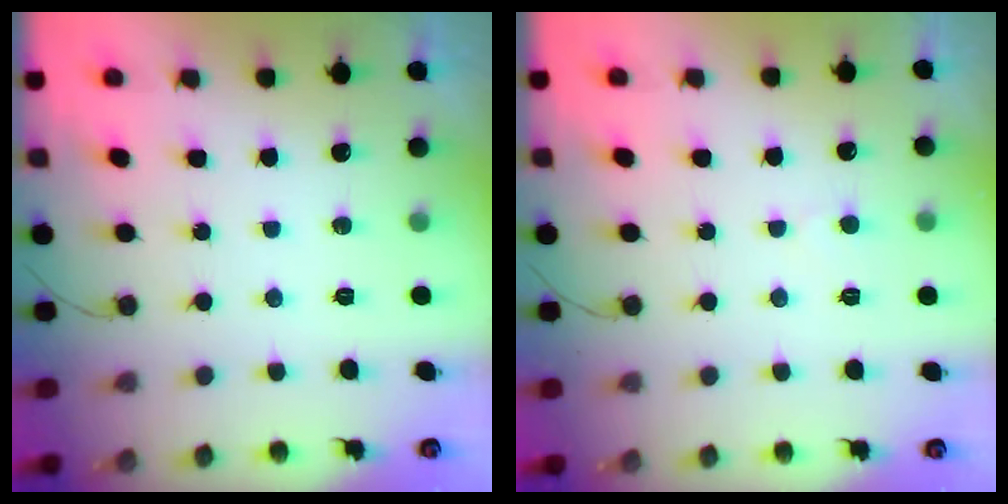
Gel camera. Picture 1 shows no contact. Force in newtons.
{"total": 2.8, "press": 2.8, "slide": 0.3}